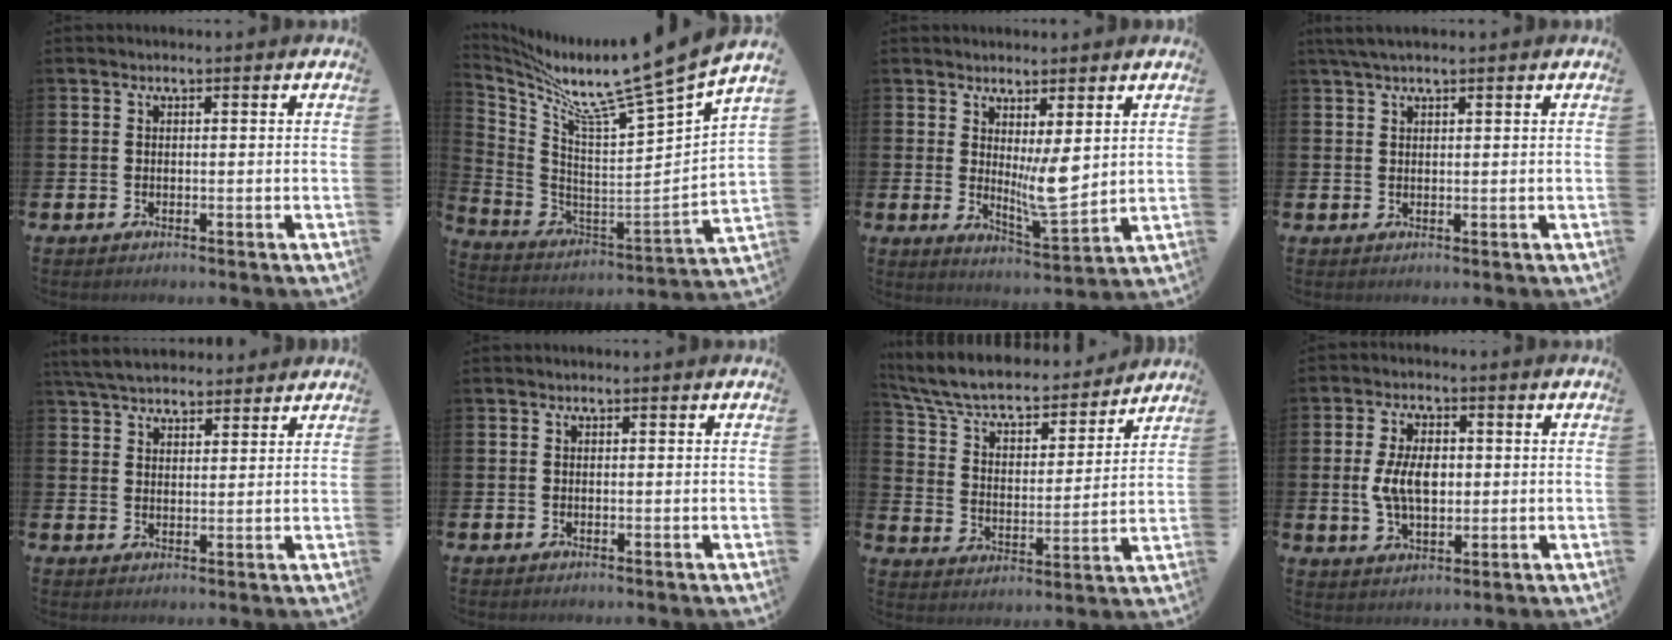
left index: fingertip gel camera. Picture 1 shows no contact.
{"total": 10.1, "force": [9.0, -1.0, 4.5], "torque": [-0.125, -0.084, 0.138]}
{"total": 5.8, "force": [2.3, 1.7, 5.0], "torque": [-0.065, -0.035, 0.036]}
{"total": 2.4, "force": [1.9, 0.5, 1.4], "torque": [-0.027, 0.004, 0.034]}
{"total": 5.3, "force": [5.0, 1.4, 1.0], "torque": [-0.040, -0.013, 0.094]}
{"total": 0.0}
{"total": 7.7, "force": [6.9, 2.2, 2.5], "torque": [-0.087, -0.052, 0.118]}
{"total": 6.3, "force": [0.4, 3.6, 5.1], "torque": [-0.100, 0.007, 0.003]}